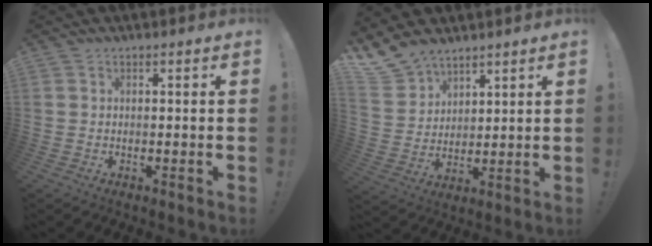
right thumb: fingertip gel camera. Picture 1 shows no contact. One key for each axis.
{"total": 11.7, "fx": 9.9, "fy": 5.3, "fz": 3.1, "tx": -0.077, "ty": -0.074, "tz": 0.192}